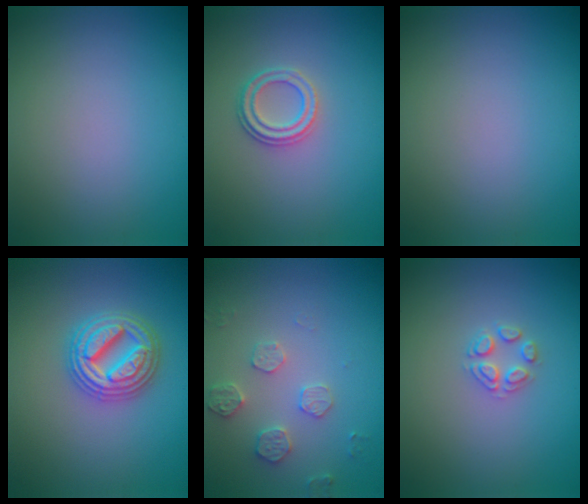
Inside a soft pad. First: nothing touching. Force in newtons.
{"total": 2.3, "press": 2.2, "slide": 0.8}
{"total": 0.0}
{"total": 4.9, "press": 4.8, "slide": 0.8}
{"total": 2.5, "press": 2.5, "slide": 0.5}
{"total": 2.0, "press": 2.0, "slide": 0.1}